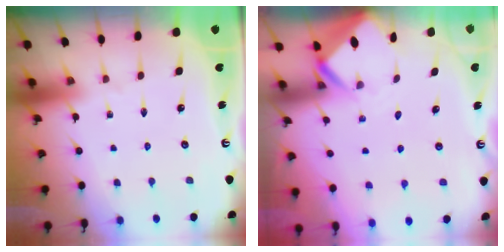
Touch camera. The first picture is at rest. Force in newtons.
{"total": 2.9, "press": 2.9, "slide": 0.2}